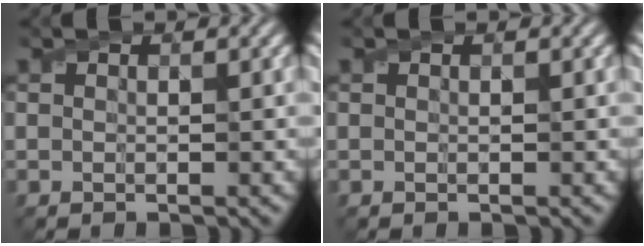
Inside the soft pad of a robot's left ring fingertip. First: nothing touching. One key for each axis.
{"total": 0.0}